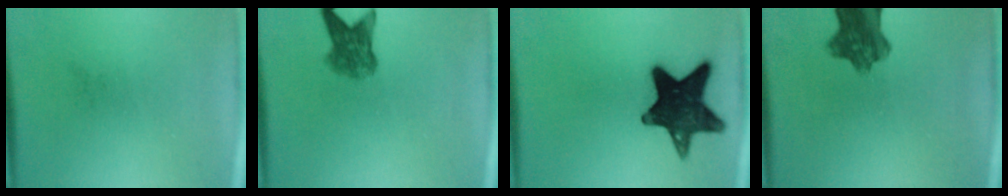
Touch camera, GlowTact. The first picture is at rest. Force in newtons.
{"total": 5.1}
{"total": 15.8}
{"total": 8.1}